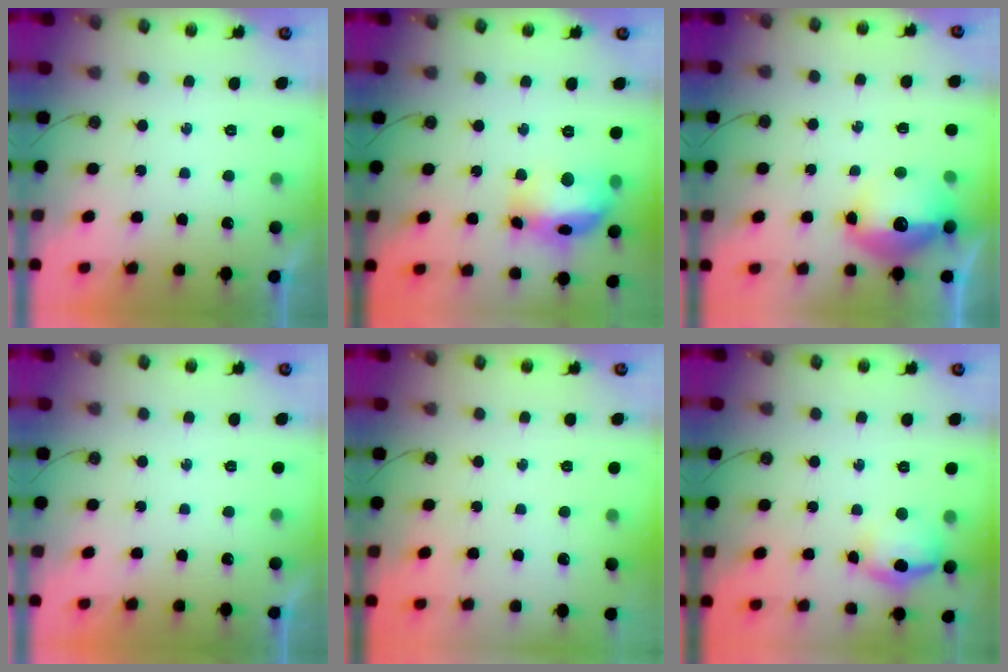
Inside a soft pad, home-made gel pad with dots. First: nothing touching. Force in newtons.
{"total": 16.8, "press": 16.7, "slide": 1.8}
{"total": 14.4, "press": 14.3, "slide": 1.5}
{"total": 0.0}
{"total": 0.0}
{"total": 16.3, "press": 12.4, "slide": 10.6}